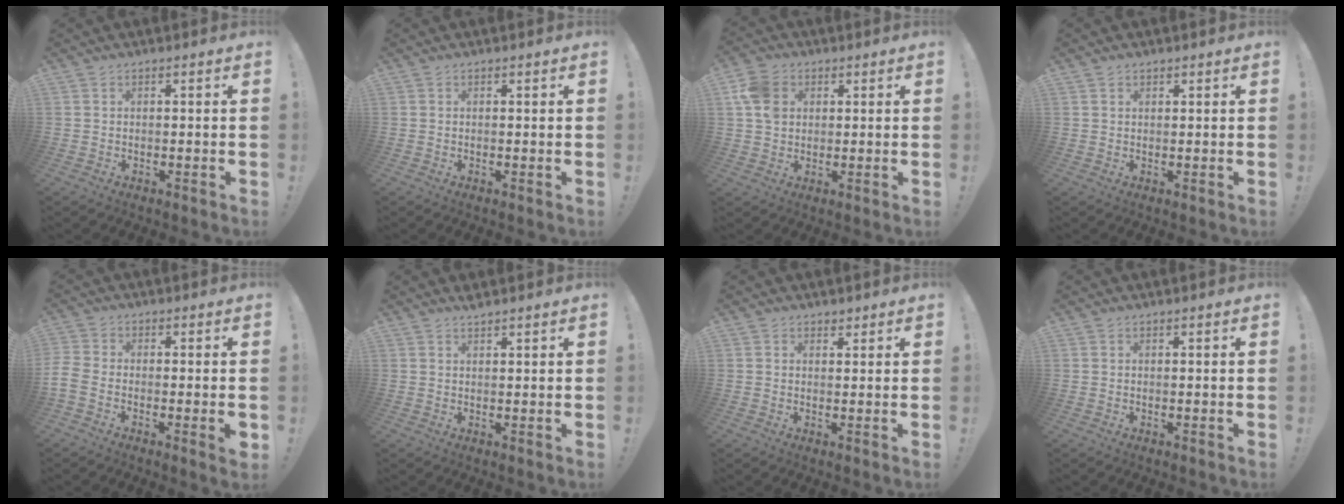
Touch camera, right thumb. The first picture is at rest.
{"total": 0.0}
{"total": 9.2, "force": [2.7, 7.1, 5.2], "torque": [-0.087, -0.003, 0.053]}
{"total": 1.0, "force": [0.8, 0.5, 0.3], "torque": [-0.001, -0.002, 0.016]}
{"total": 6.3, "force": [-2.5, 2.6, 5.1], "torque": [-0.098, 0.002, -0.040]}
{"total": 1.3, "force": [1.3, -0.1, 0.4], "torque": [-0.007, -0.006, 0.023]}
{"total": 1.5, "force": [1.1, 0.8, 0.4], "torque": [0.002, -0.006, 0.019]}
{"total": 0.0}